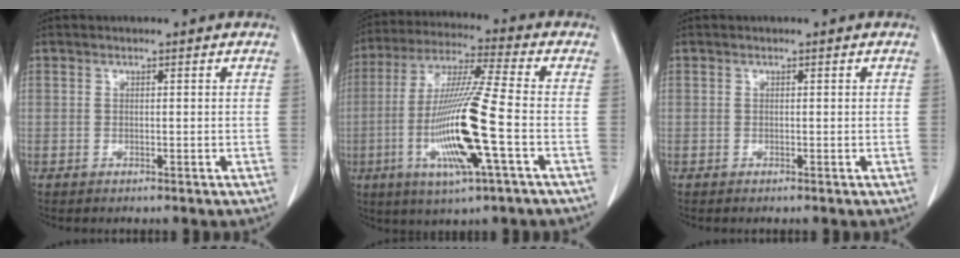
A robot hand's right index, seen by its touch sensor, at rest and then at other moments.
{"total": 16.0, "force": [-4.1, 0.0, 15.5], "torque": [-0.316, -0.015, -0.082]}
{"total": 0.0}